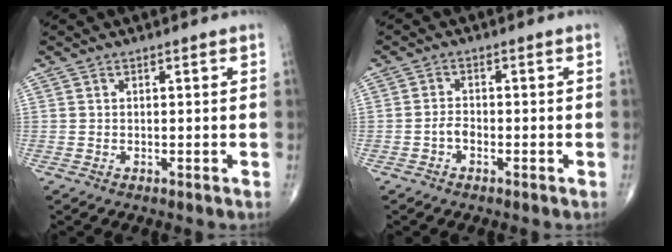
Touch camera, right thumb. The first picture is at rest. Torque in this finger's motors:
{"motor_torque": [0.21, 0.04, -0.11, -0.05, 0.04]}